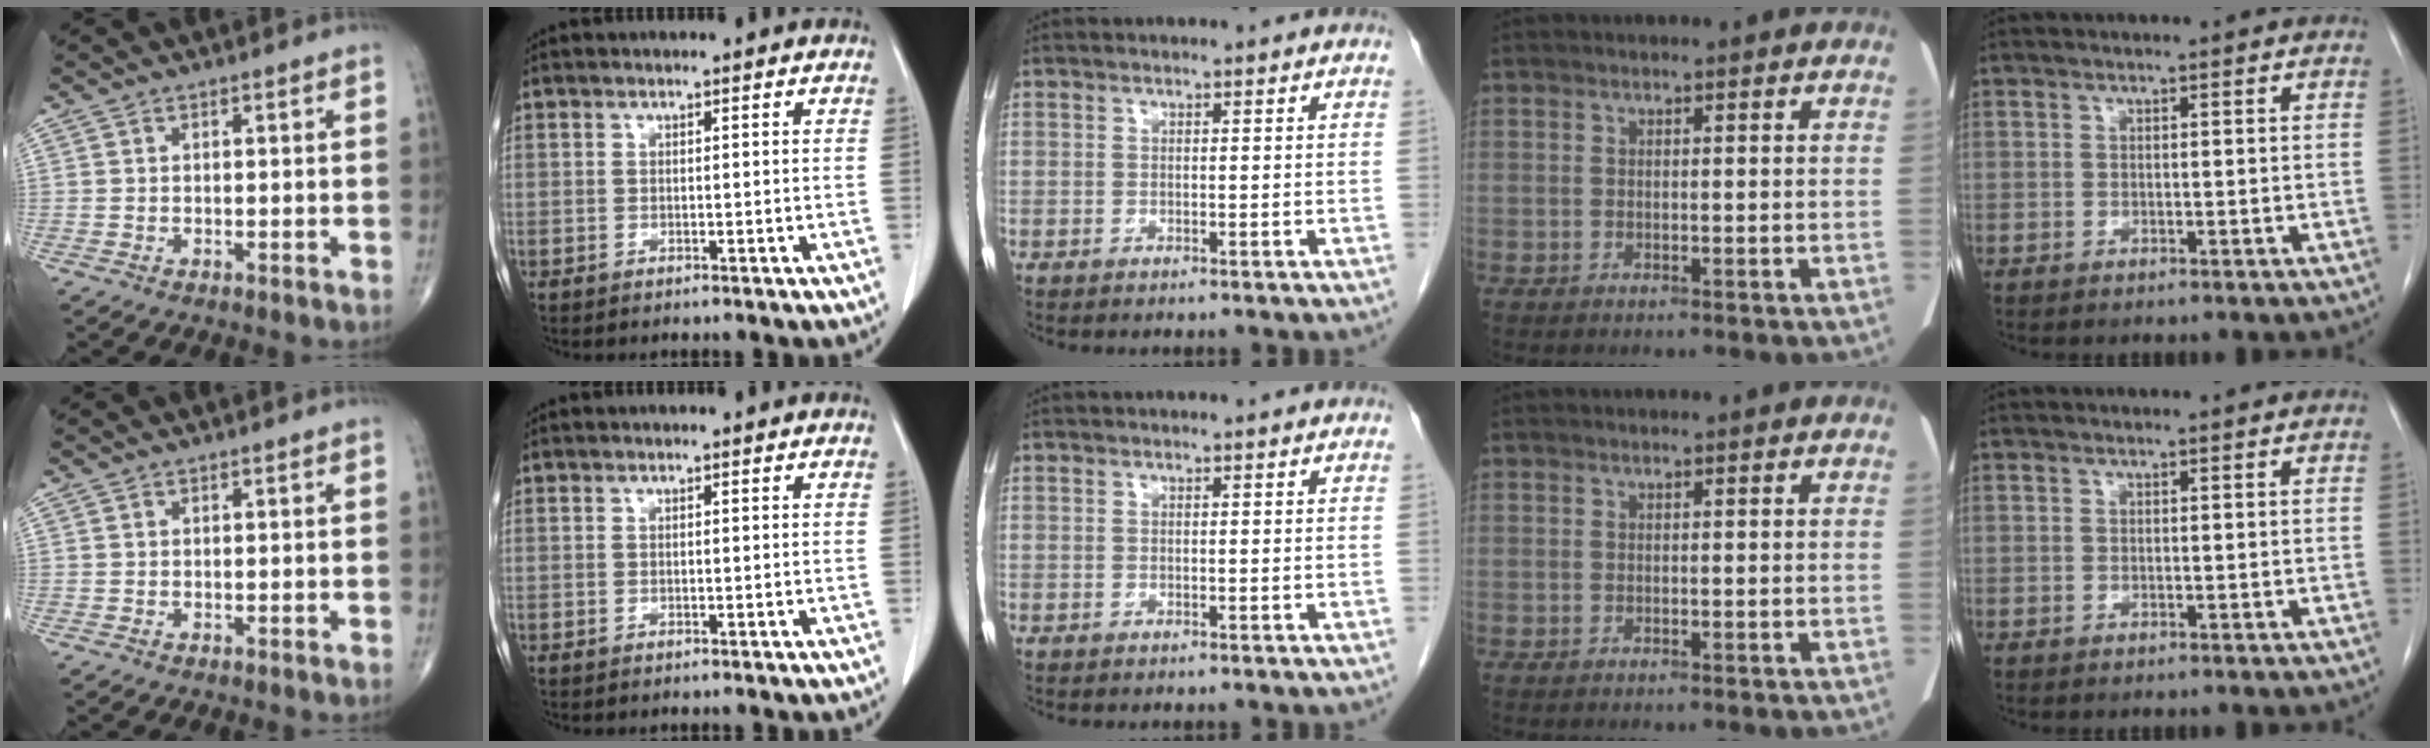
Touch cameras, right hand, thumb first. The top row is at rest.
{}